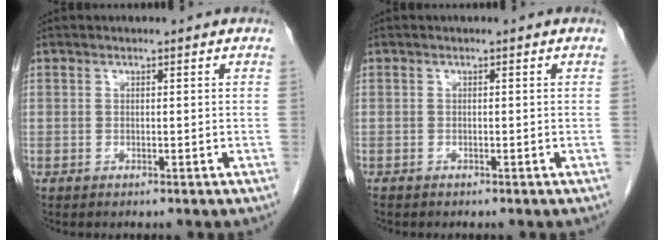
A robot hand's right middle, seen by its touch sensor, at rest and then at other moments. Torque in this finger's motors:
{"motor_torque": [0.74, -0.52, 0.04, 0.01]}